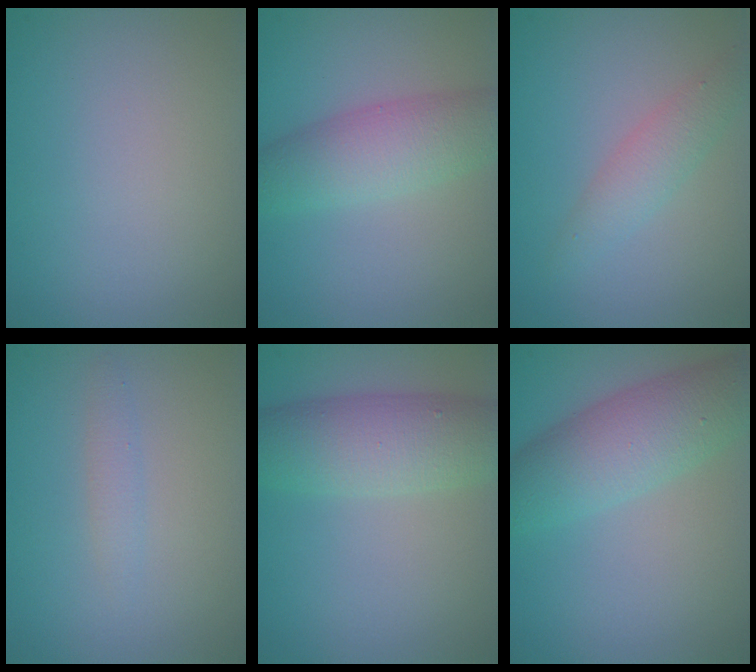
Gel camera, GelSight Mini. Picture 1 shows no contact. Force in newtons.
{"total": 4.6, "press": 4.6, "slide": 0.1}
{"total": 2.3, "press": 2.3, "slide": 0.1}
{"total": 1.2, "press": 1.2, "slide": 0.1}
{"total": 5.8, "press": 5.8, "slide": 0.1}
{"total": 6.0, "press": 6.0, "slide": 0.3}